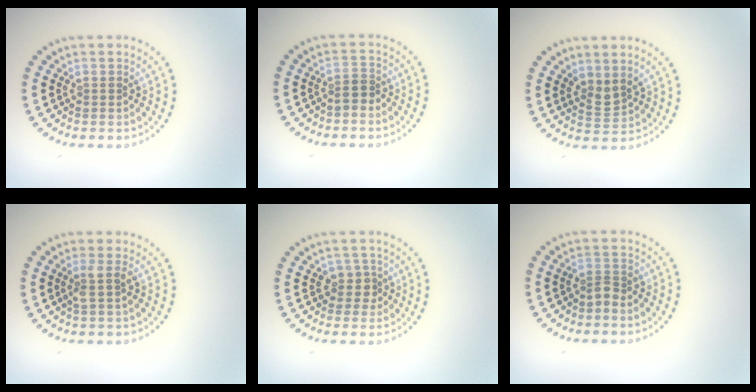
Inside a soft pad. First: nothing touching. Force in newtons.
{"total": 1.1, "press": 0.9, "slide": 0.7}
{"total": 1.8, "press": 1.4, "slide": 1.2}
{"total": 1.6, "press": 1.3, "slide": 0.9}
{"total": 1.8, "press": 1.4, "slide": 1.1}
{"total": 1.5, "press": 1.2, "slide": 0.9}